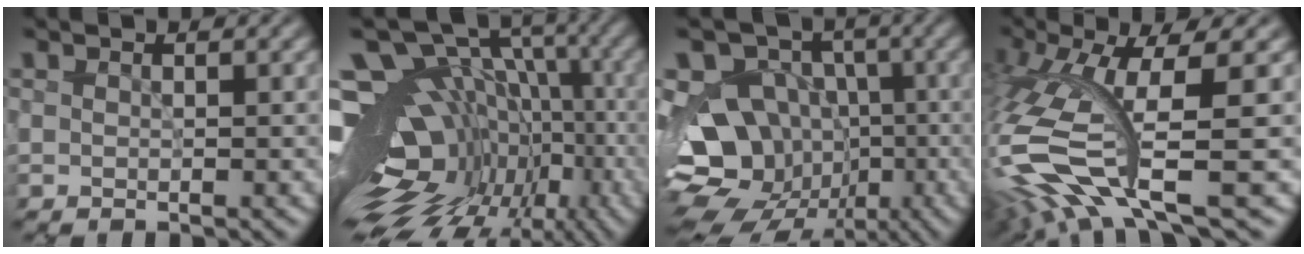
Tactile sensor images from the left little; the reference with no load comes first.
{"total": 17.4, "force": [-4.0, 11.9, 12.1], "torque": [-0.198, 0.021, -0.016]}
{"total": 14.8, "force": [-4.5, 12.6, 6.2], "torque": [-0.097, -0.011, -0.088]}
{"total": 12.6, "force": [-2.7, 3.6, 11.7], "torque": [-0.257, -0.017, -0.037]}